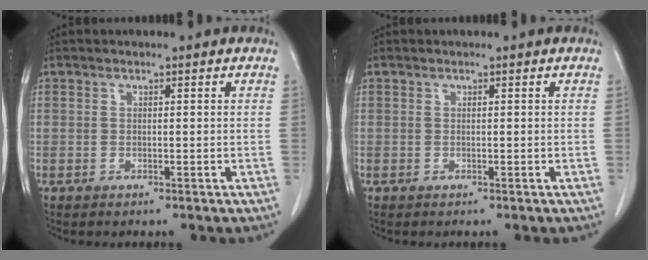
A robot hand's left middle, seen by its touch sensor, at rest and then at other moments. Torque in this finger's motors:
{"motor_torque": [0.01, -0.01, 0.00, 0.00]}